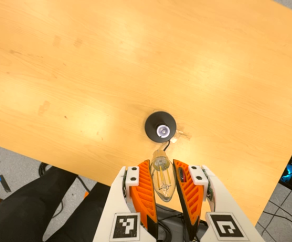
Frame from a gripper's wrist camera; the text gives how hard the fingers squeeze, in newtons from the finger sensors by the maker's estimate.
{"total": 12.9, "left": 14.3, "right": 11.5}